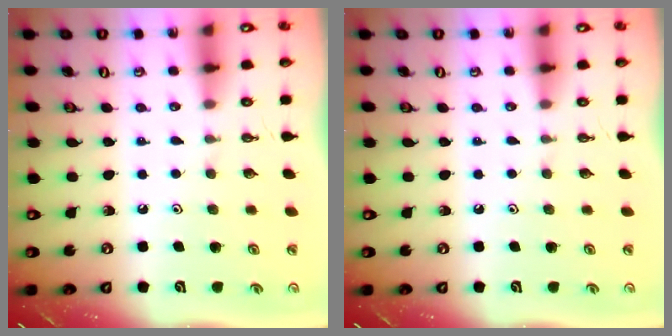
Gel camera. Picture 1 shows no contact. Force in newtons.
{"total": 0.0}